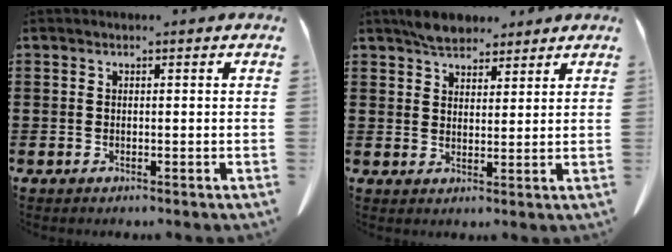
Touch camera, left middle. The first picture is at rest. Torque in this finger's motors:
{"motor_torque": [0.34, 0.32, 0.09, 0.03]}